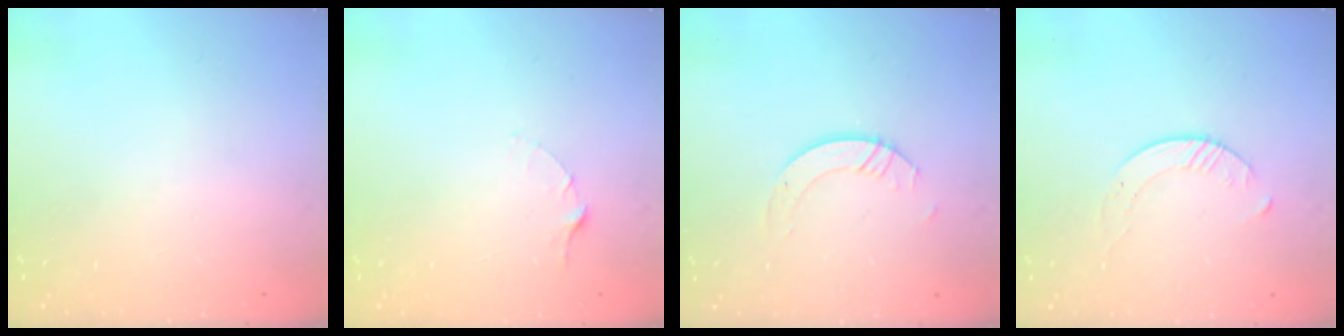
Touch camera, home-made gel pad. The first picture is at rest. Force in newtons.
{"total": 2.5, "press": 2.5, "slide": 0.3}
{"total": 3.9, "press": 3.9, "slide": 0.3}
{"total": 4.2, "press": 4.2, "slide": 0.5}